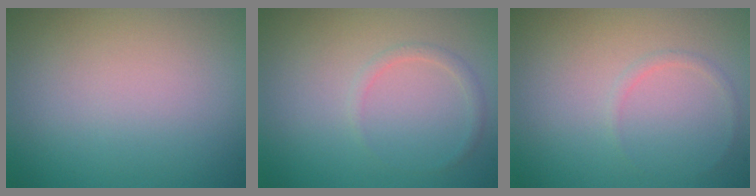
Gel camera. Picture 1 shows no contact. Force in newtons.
{"total": 0.9, "press": 0.9, "slide": 0.1}
{"total": 0.5, "press": 0.5, "slide": 0.1}